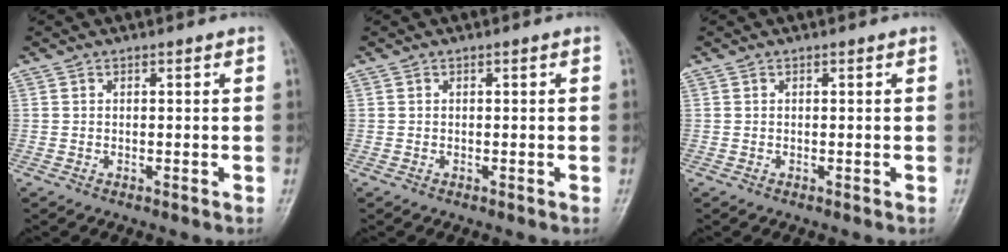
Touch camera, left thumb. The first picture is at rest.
{"total": 0.0}
{"total": 0.0}